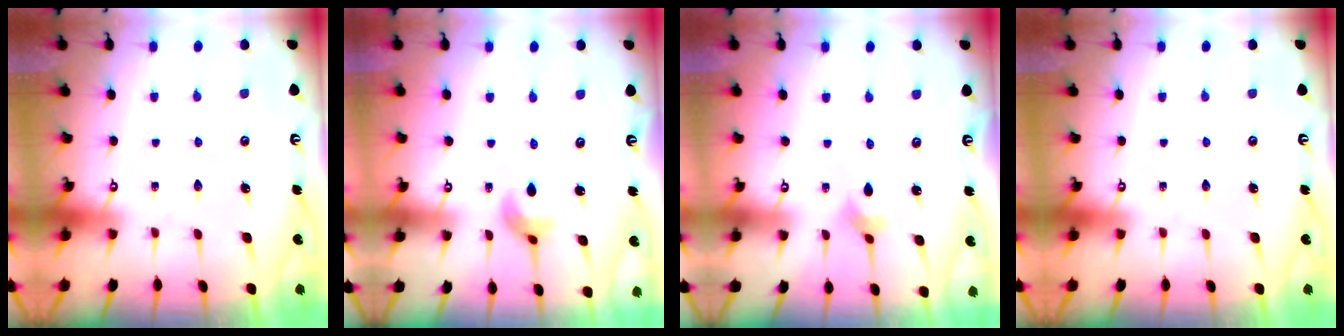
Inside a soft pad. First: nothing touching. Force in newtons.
{"total": 5.2, "press": 5.2, "slide": 0.4}
{"total": 3.0, "press": 2.9, "slide": 0.5}
{"total": 0.0}